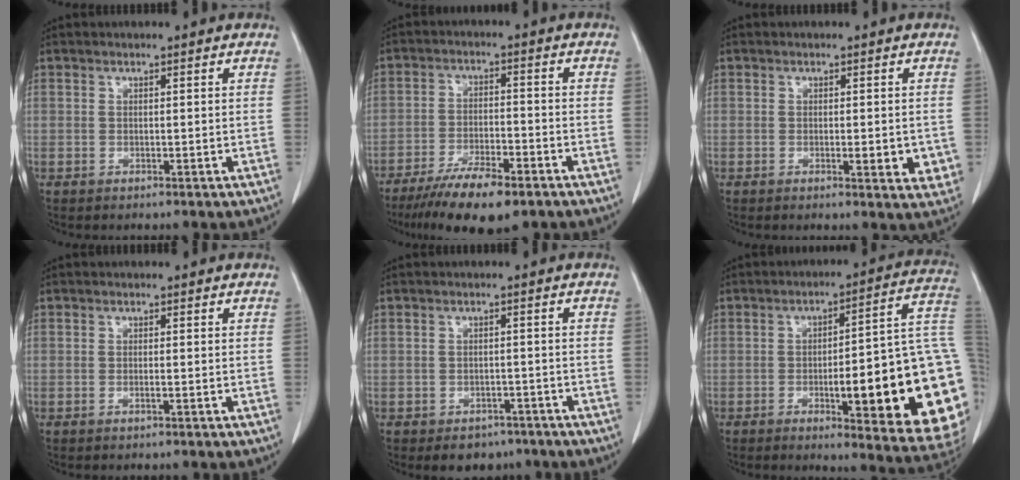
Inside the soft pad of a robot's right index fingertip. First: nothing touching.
{"total": 11.0, "force": [-7.9, 2.3, 7.3], "torque": [-0.122, -0.022, -0.130]}
{"total": 4.1, "force": [-0.8, 1.3, 3.7], "torque": [-0.038, -0.004, -0.008]}
{"total": 0.5, "force": [-0.2, -0.1, 0.5], "torque": [-0.009, 0.002, -0.002]}
{"total": 4.6, "force": [-3.4, 2.9, 1.1], "torque": [-0.006, 0.008, -0.042]}
{"total": 24.9, "force": [-4.0, 3.4, 24.4], "torque": [-0.228, 0.011, -0.049]}